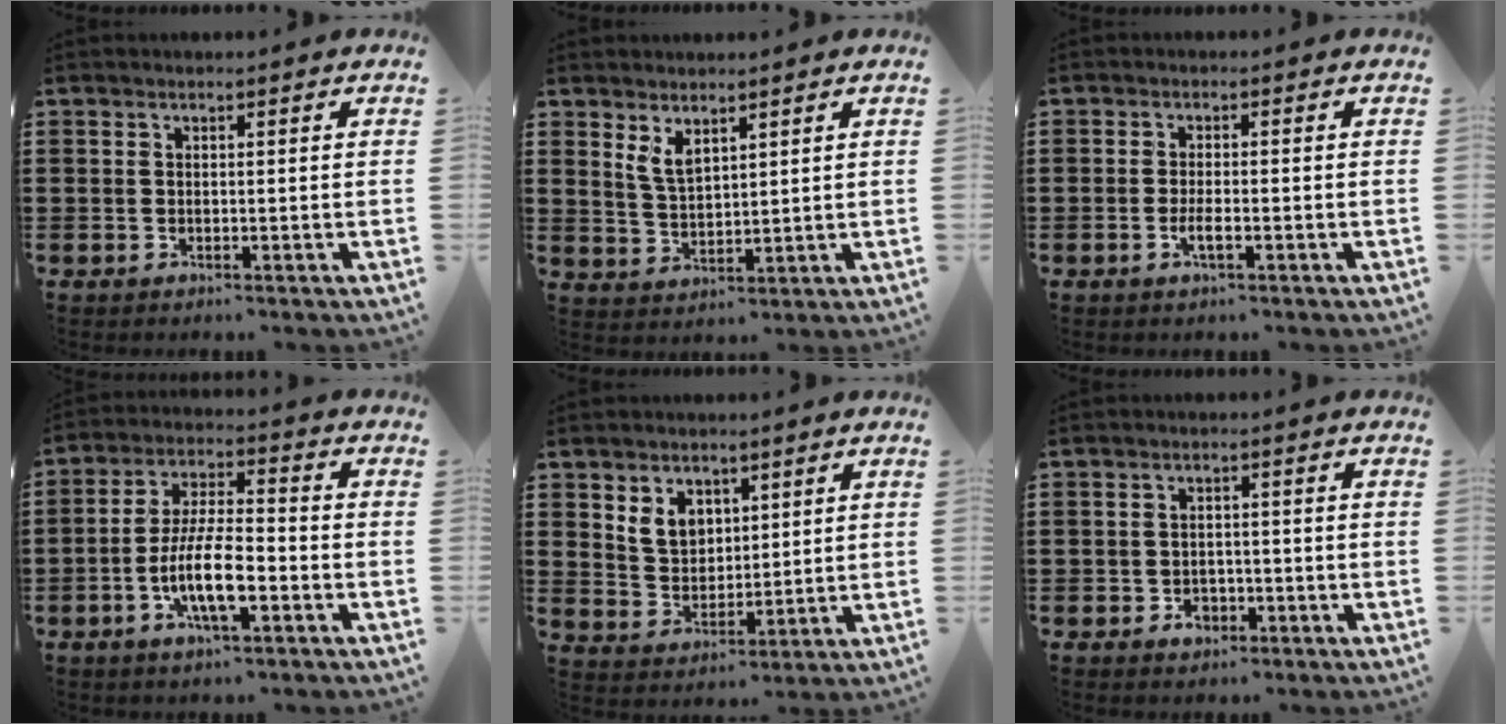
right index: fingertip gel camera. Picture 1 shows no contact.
{"total": 3.7, "force": [2.4, 1.6, 2.3], "torque": [-0.051, 0.001, 0.045]}
{"total": 2.3, "force": [-1.0, 0.5, 2.1], "torque": [-0.044, -0.004, -0.019]}
{"total": 9.6, "force": [-3.4, 3.0, 8.5], "torque": [-0.179, -0.006, -0.066]}
{"total": 5.2, "force": [2.6, 4.0, 2.0], "torque": [-0.058, 0.014, 0.048]}
{"total": 2.4, "force": [-1.3, 1.7, 1.2], "torque": [-0.025, 0.001, -0.027]}